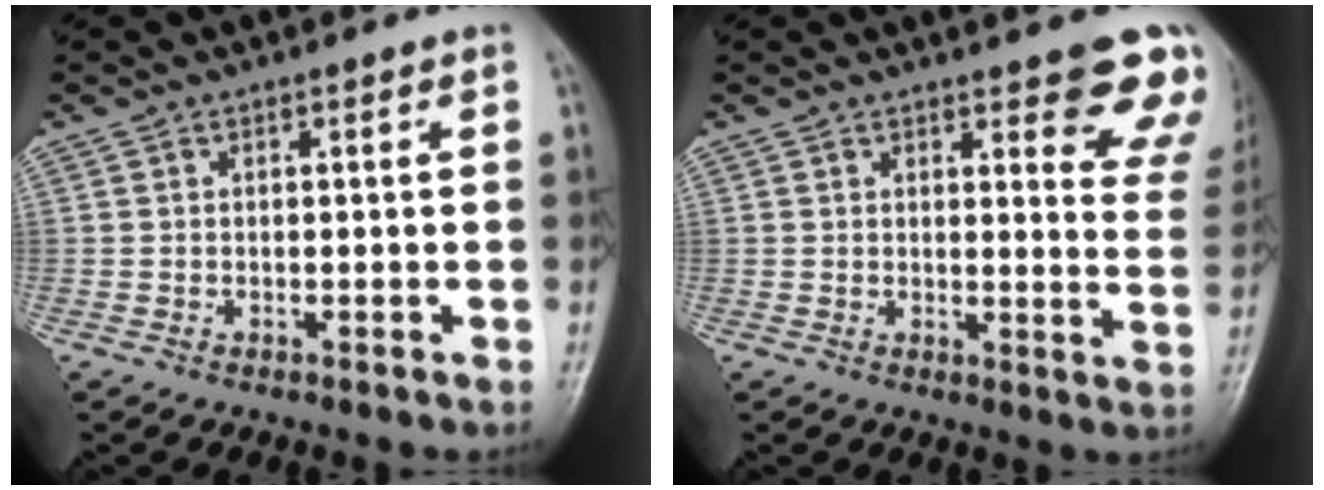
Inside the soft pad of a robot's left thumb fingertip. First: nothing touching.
{"total": 12.1, "force": [8.8, 3.5, 7.6], "torque": [-0.039, -0.047, 0.085]}